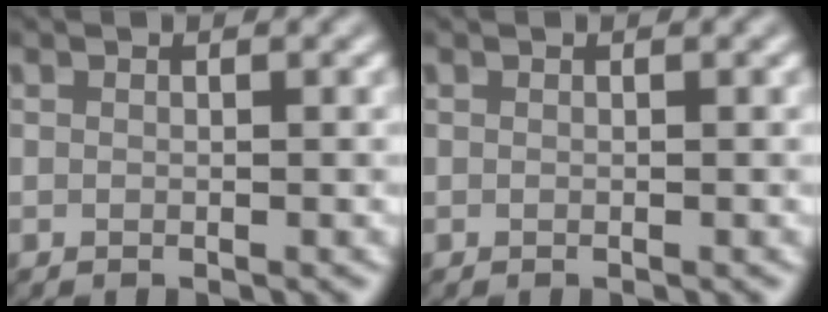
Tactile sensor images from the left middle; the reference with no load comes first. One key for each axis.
{"total": 0.0}